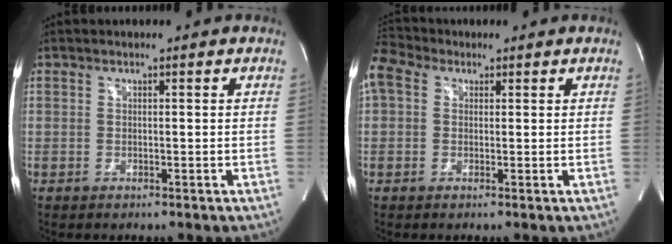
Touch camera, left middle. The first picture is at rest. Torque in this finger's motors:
{"motor_torque": [1.14, -0.58, 0.99, 0.21]}